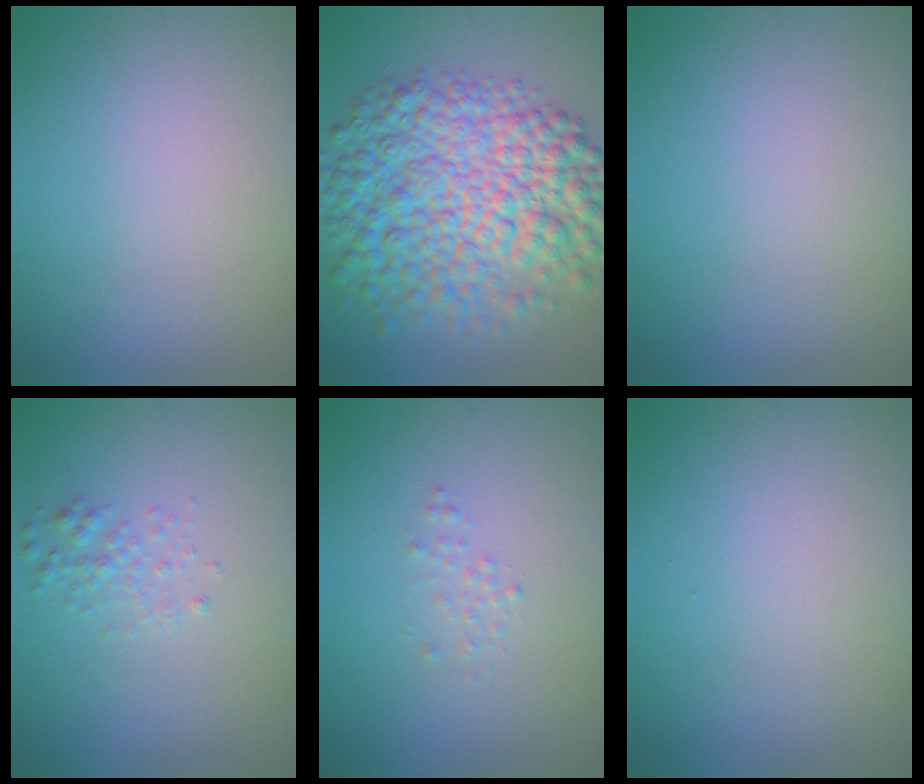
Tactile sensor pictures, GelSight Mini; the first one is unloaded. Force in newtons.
{"total": 10.9, "press": 10.9, "slide": 0.1}
{"total": 0.0}
{"total": 1.4, "press": 1.4, "slide": 0.0}
{"total": 0.8, "press": 0.8, "slide": 0.0}
{"total": 0.0}